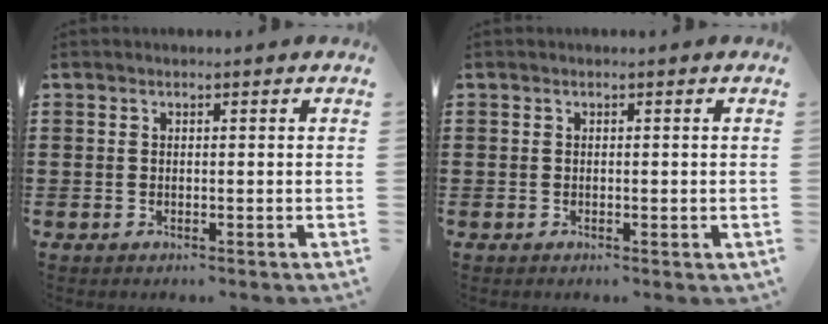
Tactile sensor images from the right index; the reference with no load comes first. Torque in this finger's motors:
{"motor_torque": [0.25, -0.24, 0.09, 0.00]}